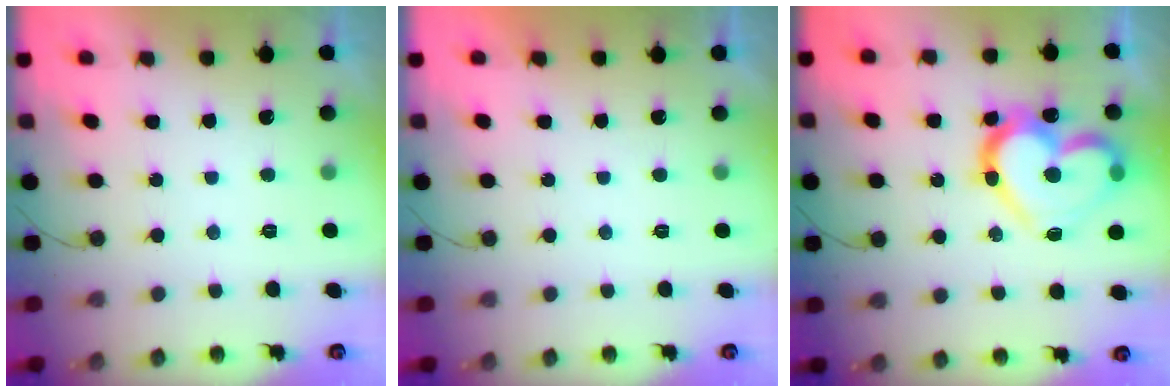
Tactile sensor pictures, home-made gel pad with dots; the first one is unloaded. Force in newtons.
{"total": 2.0, "press": 2.0, "slide": 0.1}
{"total": 19.7, "press": 19.7, "slide": 1.5}